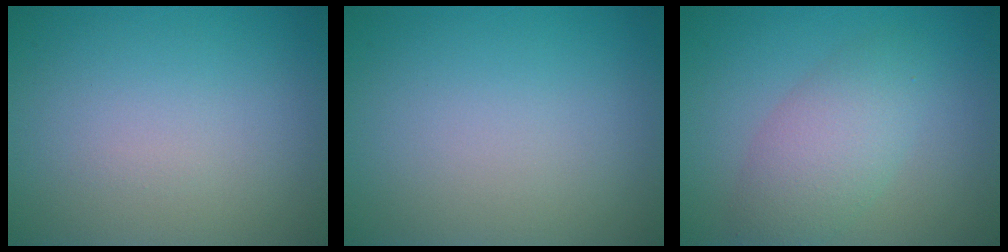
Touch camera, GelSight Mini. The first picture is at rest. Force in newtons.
{"total": 0.0}
{"total": 4.2, "press": 4.2, "slide": 0.1}